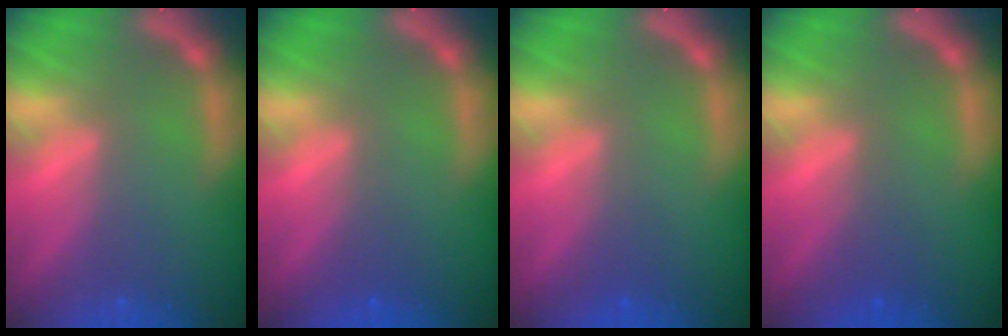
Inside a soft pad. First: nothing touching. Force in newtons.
{"total": 1.0}
{"total": 1.0}
{"total": 1.5}